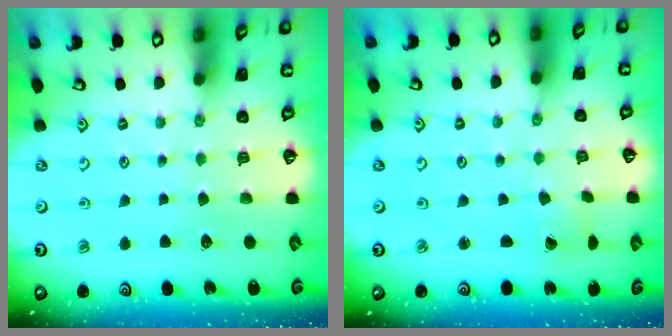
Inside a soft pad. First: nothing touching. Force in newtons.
{"total": 1.4, "press": 1.4, "slide": 0.1}